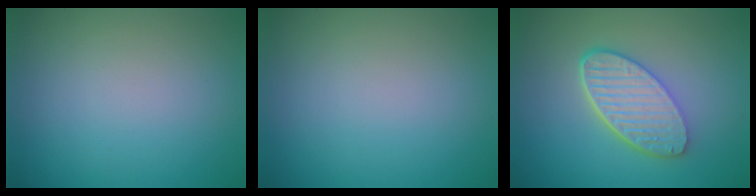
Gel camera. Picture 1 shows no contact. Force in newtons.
{"total": 0.0}
{"total": 5.7, "press": 4.4, "slide": 3.6}